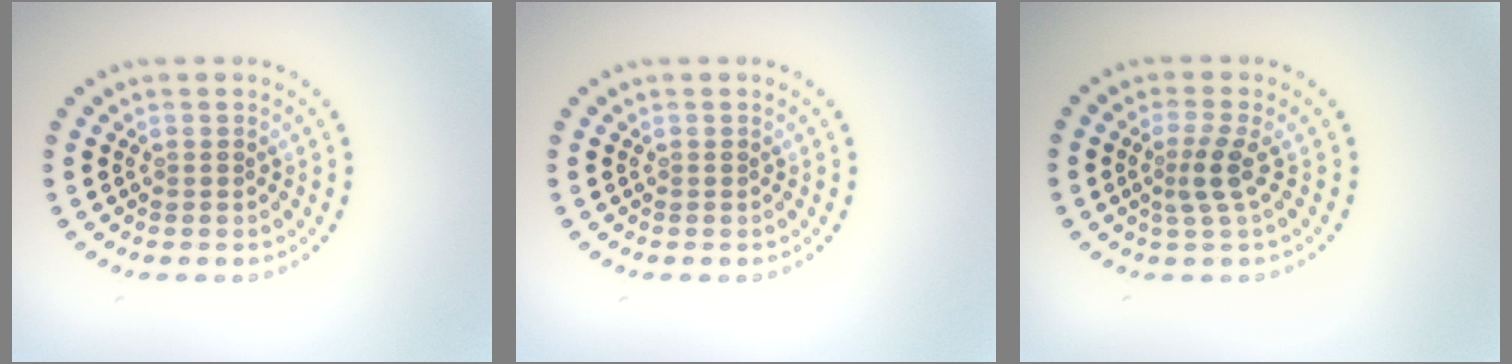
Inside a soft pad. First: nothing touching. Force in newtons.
{"total": 0.0}
{"total": 2.4, "press": 1.7, "slide": 1.6}